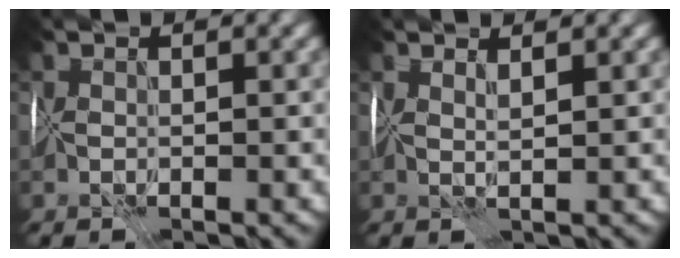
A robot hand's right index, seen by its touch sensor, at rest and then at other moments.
{"total": 2.0, "force": [1.7, -1.0, -0.3], "torque": [0.005, 0.006, 0.039]}